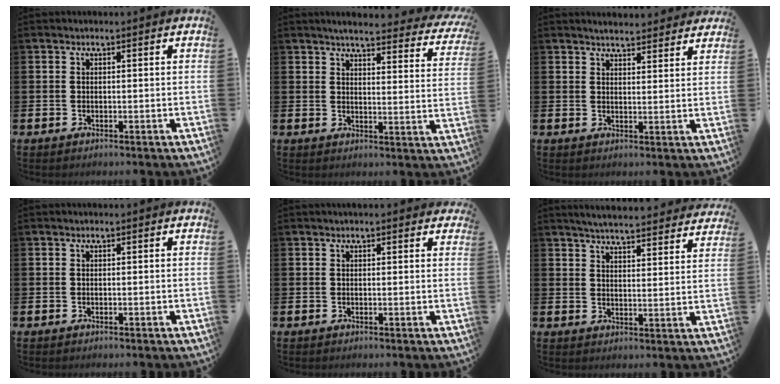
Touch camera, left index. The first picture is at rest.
{"total": 4.1, "force": [3.9, 0.4, 1.4], "torque": [-0.031, -0.030, 0.061]}
{"total": 3.6, "force": [3.6, 0.5, 0.3], "torque": [-0.013, -0.015, 0.065]}
{"total": 0.0}
{"total": 0.8, "force": [0.7, 0.2, 0.3], "torque": [0.002, 0.002, 0.012]}
{"total": 5.4, "force": [5.3, 0.2, 0.9], "torque": [-0.031, -0.036, 0.093]}